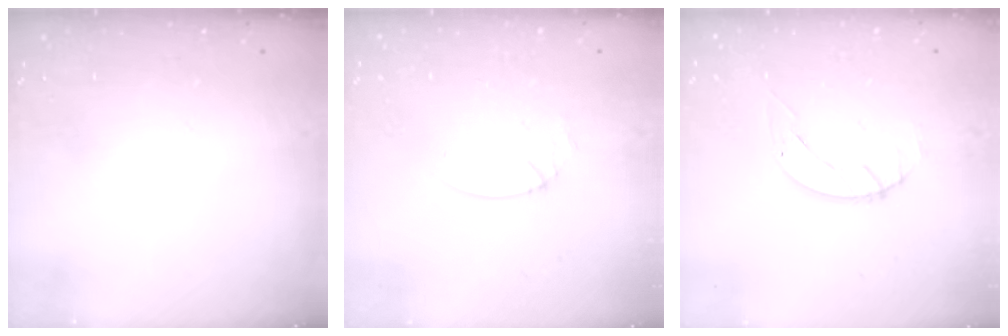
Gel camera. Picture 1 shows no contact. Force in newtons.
{"total": 2.1, "press": 2.1, "slide": 0.2}
{"total": 2.6, "press": 2.6, "slide": 0.3}